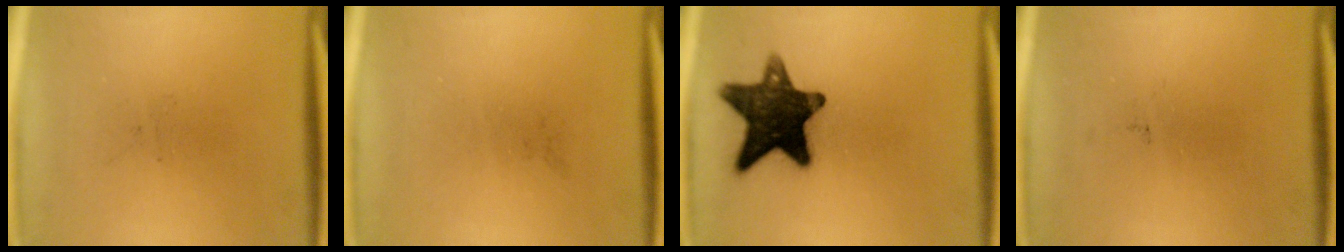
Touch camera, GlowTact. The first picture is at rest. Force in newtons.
{"total": 0.0}
{"total": 14.3}
{"total": 0.0}